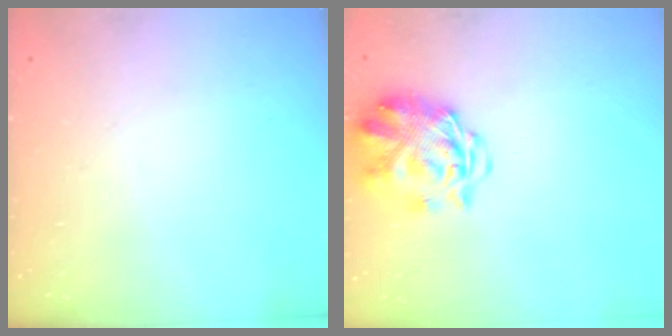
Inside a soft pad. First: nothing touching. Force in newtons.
{"total": 4.0, "press": 3.6, "slide": 1.6}